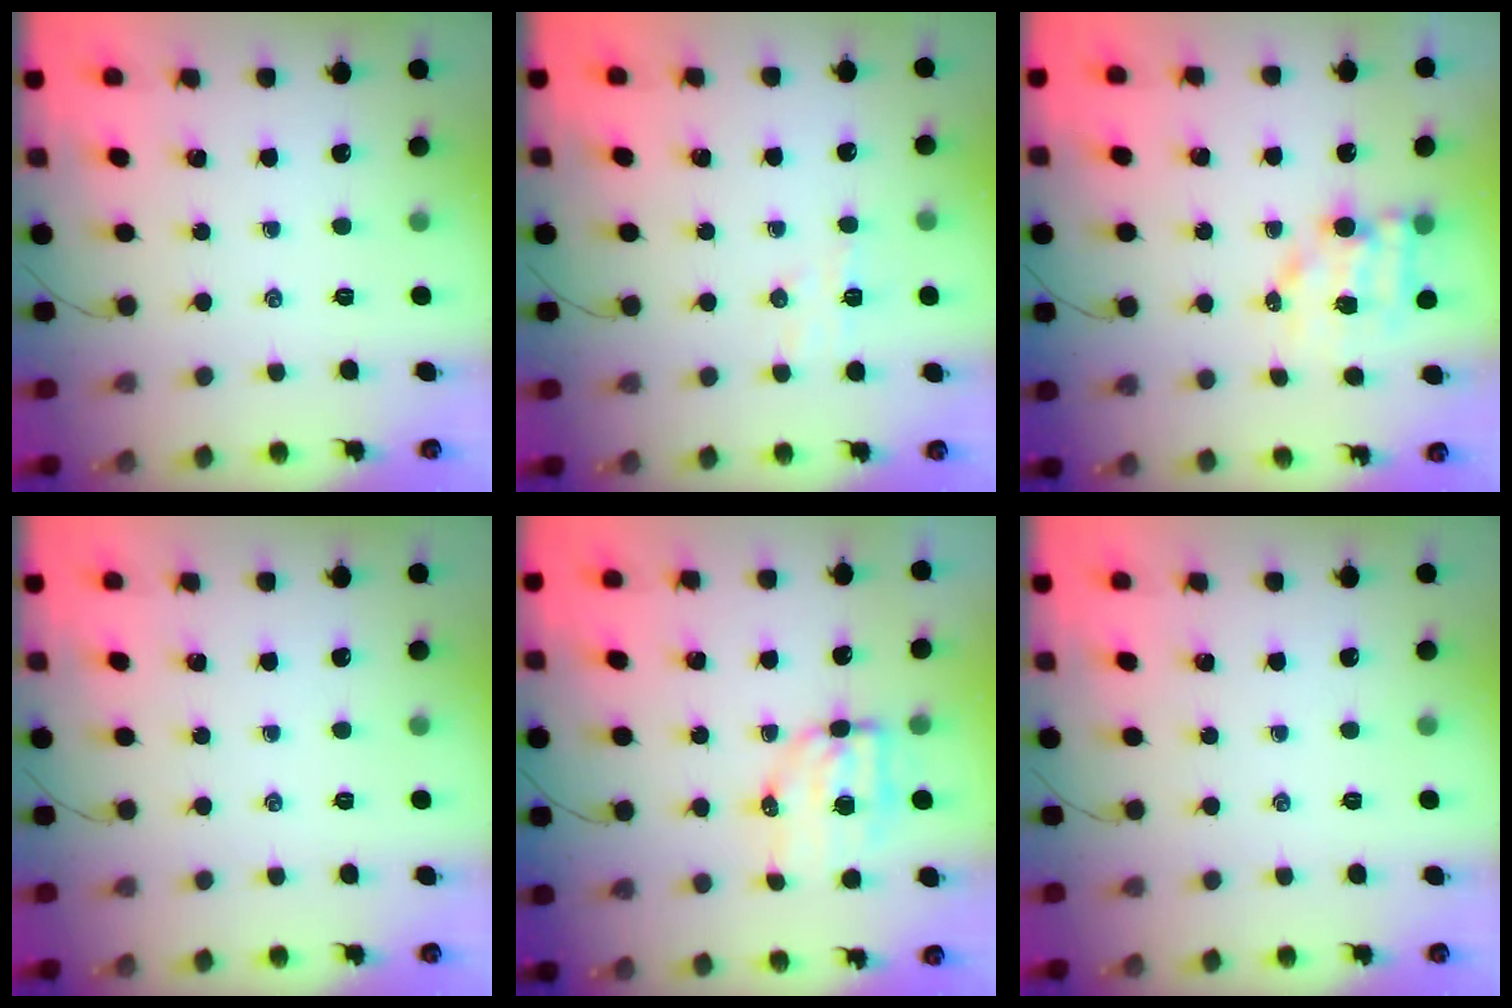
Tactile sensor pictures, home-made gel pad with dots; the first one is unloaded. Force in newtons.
{"total": 5.9, "press": 5.8, "slide": 1.2}
{"total": 7.8, "press": 7.8, "slide": 0.8}
{"total": 0.0}
{"total": 7.0, "press": 6.9, "slide": 1.1}
{"total": 0.0}